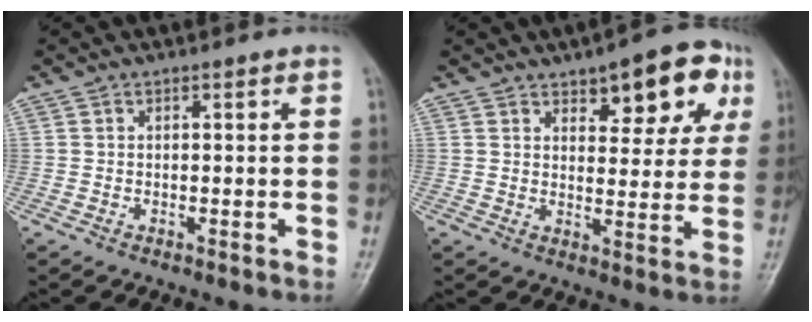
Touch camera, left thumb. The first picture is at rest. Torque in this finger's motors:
{"motor_torque": [0.18, 0.30, -0.16, -0.35, 0.11]}